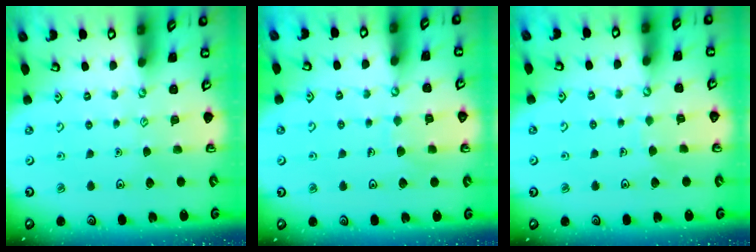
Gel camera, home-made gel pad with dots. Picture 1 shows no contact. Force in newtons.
{"total": 5.7, "press": 5.7, "slide": 0.3}
{"total": 2.2, "press": 2.2, "slide": 0.1}